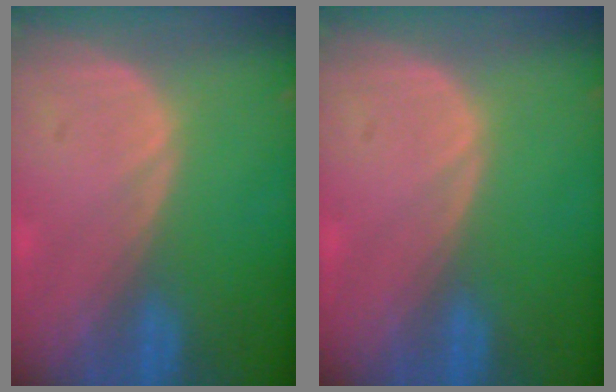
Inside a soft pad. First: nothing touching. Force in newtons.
{"total": 0.0}